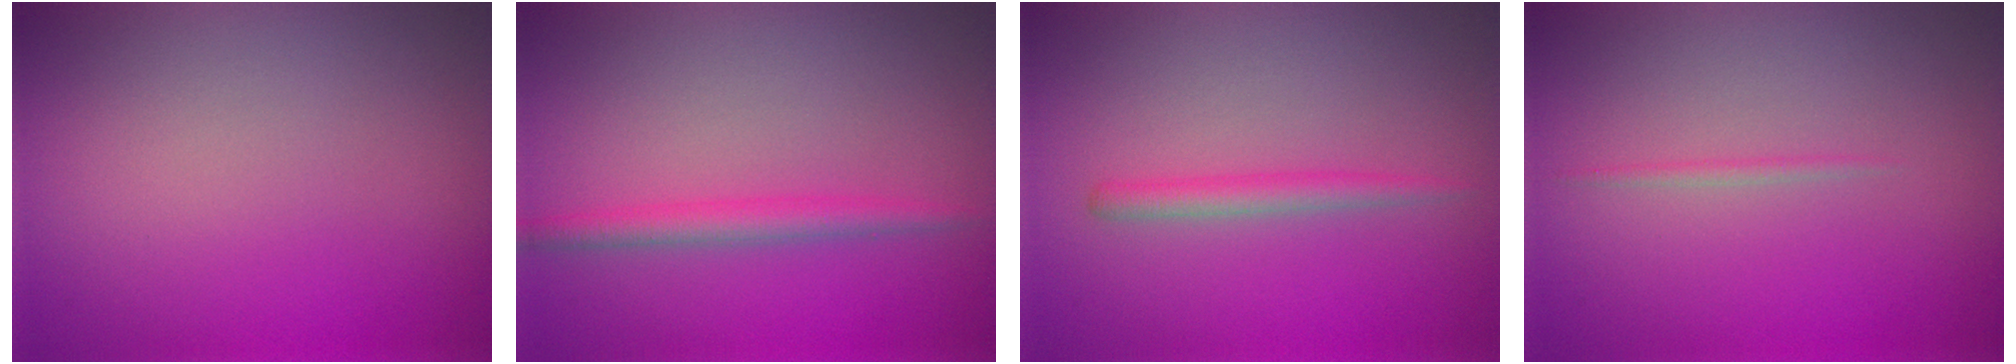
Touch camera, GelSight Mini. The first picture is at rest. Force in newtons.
{"total": 2.1, "press": 2.1, "slide": 0.2}
{"total": 1.7, "press": 1.7, "slide": 0.2}
{"total": 0.6, "press": 0.6, "slide": 0.1}